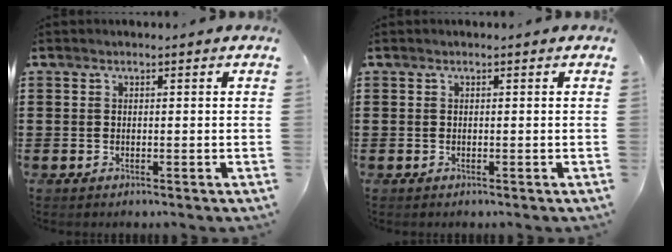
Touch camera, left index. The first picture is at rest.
{"total": 0.0}